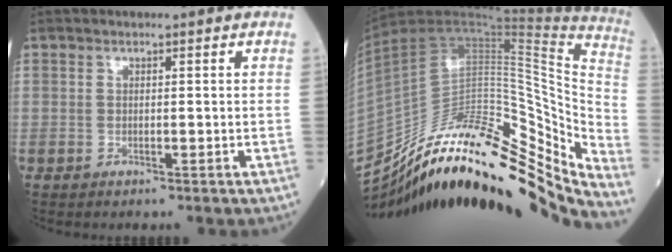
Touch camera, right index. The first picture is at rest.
{"total": 31.4, "force": [-23.4, 8.4, 19.1], "torque": [-0.294, 0.014, -0.359]}